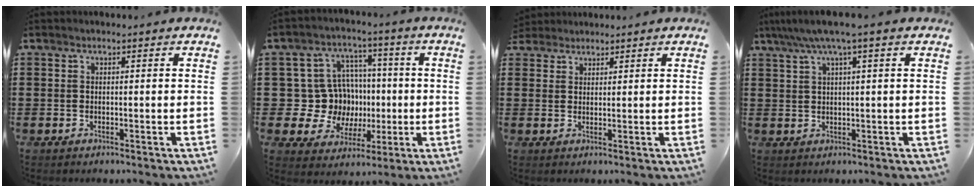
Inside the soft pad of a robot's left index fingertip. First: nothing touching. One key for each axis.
{"total": 11.1, "fx": 0.1, "fy": 10.6, "fz": 3.2, "tx": -0.109, "ty": 0.000, "tz": 0.016}
{"total": 1.8, "fx": 1.7, "fy": 0.7, "fz": -0.2, "tx": -0.003, "ty": 0.005, "tz": 0.035}
{"total": 3.8, "fx": 2.0, "fy": -0.2, "fz": 3.3, "tx": -0.067, "ty": 0.002, "tz": 0.033}